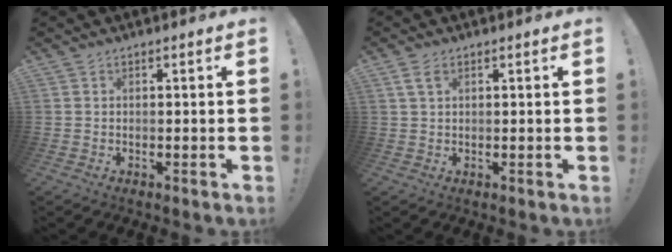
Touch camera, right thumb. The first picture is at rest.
{"total": 3.4, "force": [1.6, 1.6, 2.6], "torque": [-0.041, -0.002, 0.027]}